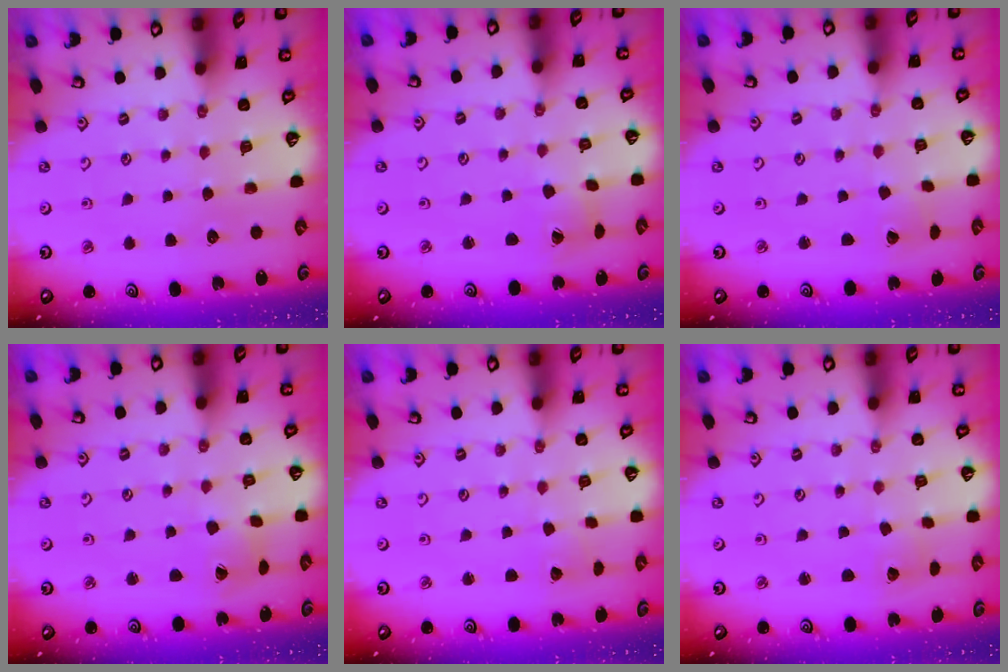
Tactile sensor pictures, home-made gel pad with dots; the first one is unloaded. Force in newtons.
{"total": 2.9, "press": 2.9, "slide": 0.4}
{"total": 2.6, "press": 2.6, "slide": 0.1}
{"total": 2.7, "press": 2.6, "slide": 0.4}
{"total": 1.3, "press": 1.3, "slide": 0.0}
{"total": 1.8, "press": 1.8, "slide": 0.1}